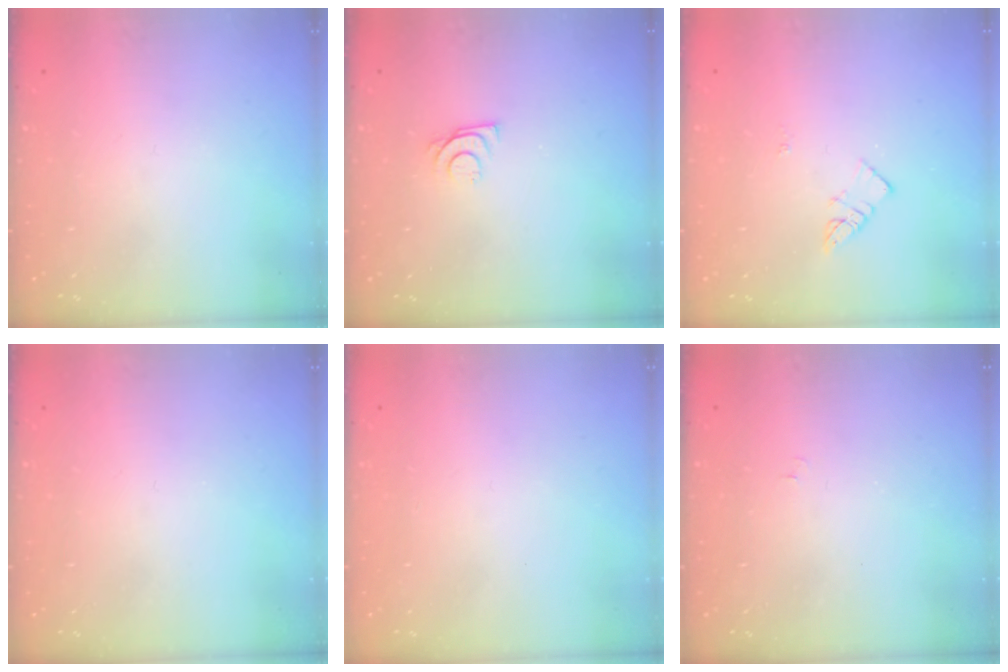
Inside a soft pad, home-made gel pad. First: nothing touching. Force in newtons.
{"total": 5.7, "press": 5.7, "slide": 0.5}
{"total": 3.1, "press": 3.1, "slide": 0.3}
{"total": 0.0}
{"total": 1.5, "press": 1.5, "slide": 0.1}
{"total": 3.7, "press": 3.7, "slide": 0.5}